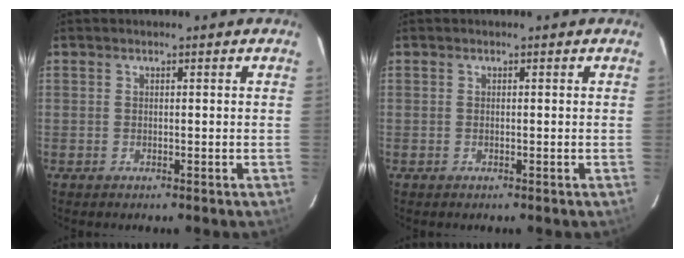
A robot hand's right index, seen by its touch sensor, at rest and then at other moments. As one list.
[{"total": 0.0}]